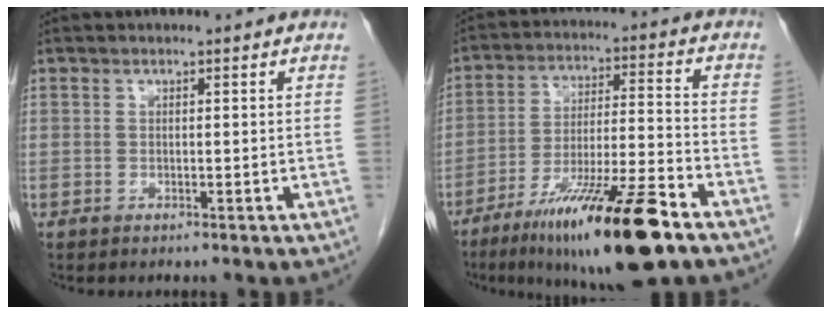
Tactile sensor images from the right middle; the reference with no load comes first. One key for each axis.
{"total": 18.0, "fx": -11.3, "fy": 1.2, "fz": 14.0, "tx": -0.223, "ty": -0.027, "tz": -0.190}